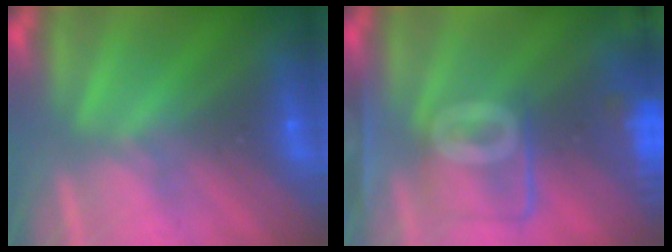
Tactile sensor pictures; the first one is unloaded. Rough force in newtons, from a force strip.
{"total": 6.9}